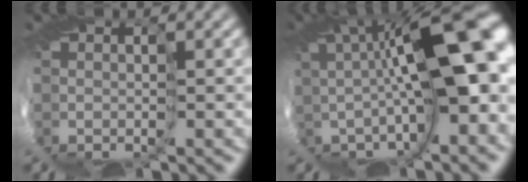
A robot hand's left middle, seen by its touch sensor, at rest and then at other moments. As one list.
[{"total": 10.8, "force": [0.8, 2.9, 10.4], "torque": [-0.150, 0.021, 0.009]}]